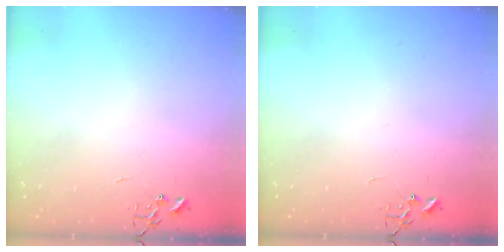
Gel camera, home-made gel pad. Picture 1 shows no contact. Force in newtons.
{"total": 0.0}